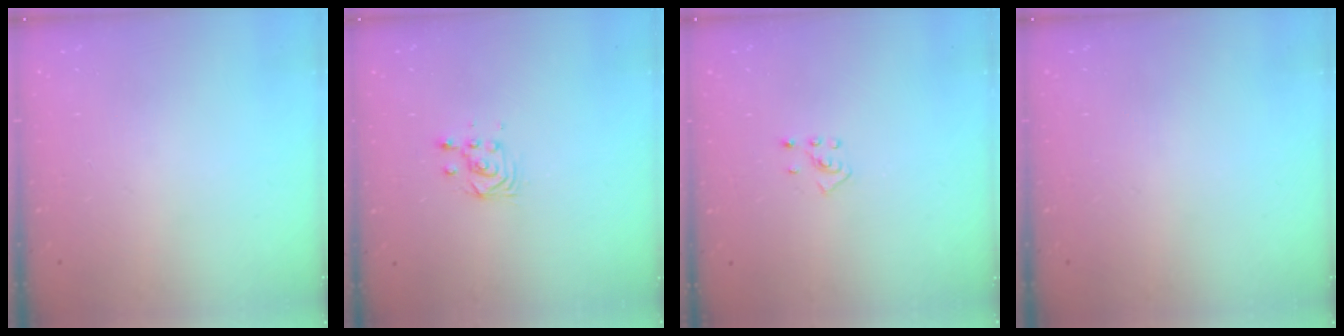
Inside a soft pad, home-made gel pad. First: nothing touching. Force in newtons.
{"total": 3.7, "press": 3.7, "slide": 0.3}
{"total": 2.7, "press": 2.6, "slide": 0.9}
{"total": 0.0}